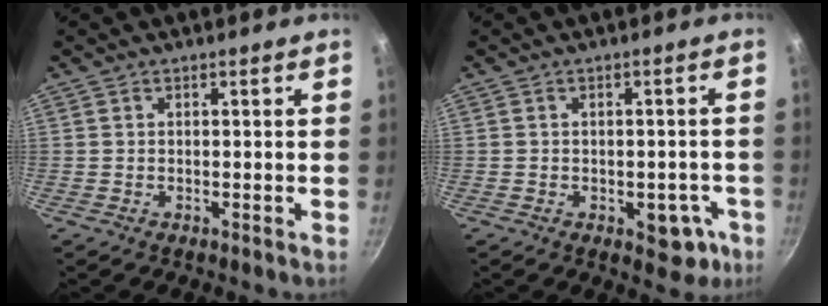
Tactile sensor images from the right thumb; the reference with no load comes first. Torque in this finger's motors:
{"motor_torque": [1.13, 0.58, 0.80, -0.28, 0.00]}